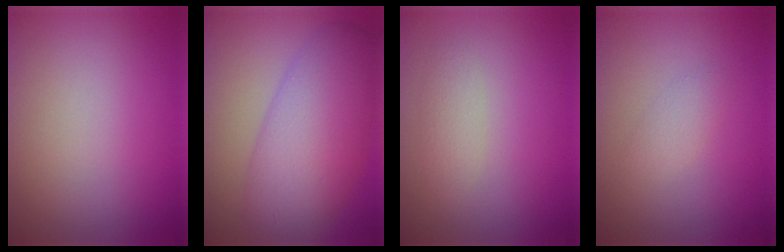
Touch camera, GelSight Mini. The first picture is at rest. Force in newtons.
{"total": 8.2, "press": 8.2, "slide": 0.1}
{"total": 1.5, "press": 1.5, "slide": 0.1}
{"total": 1.4, "press": 1.4, "slide": 0.1}